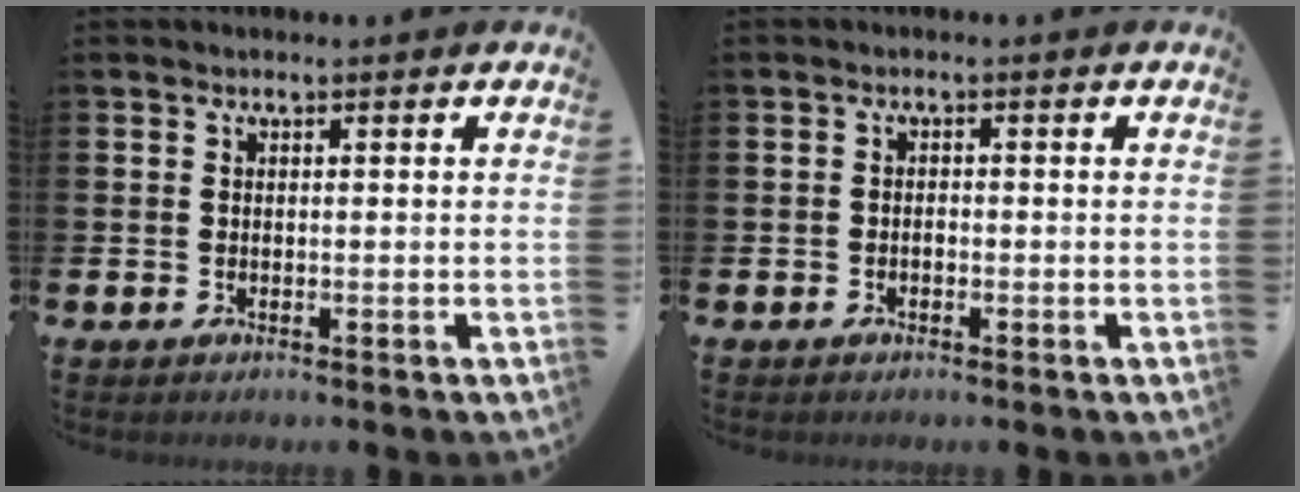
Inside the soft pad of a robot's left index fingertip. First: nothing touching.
{"total": 0.8, "force": [-0.5, 0.5, 0.3], "torque": [-0.001, -0.002, -0.012]}